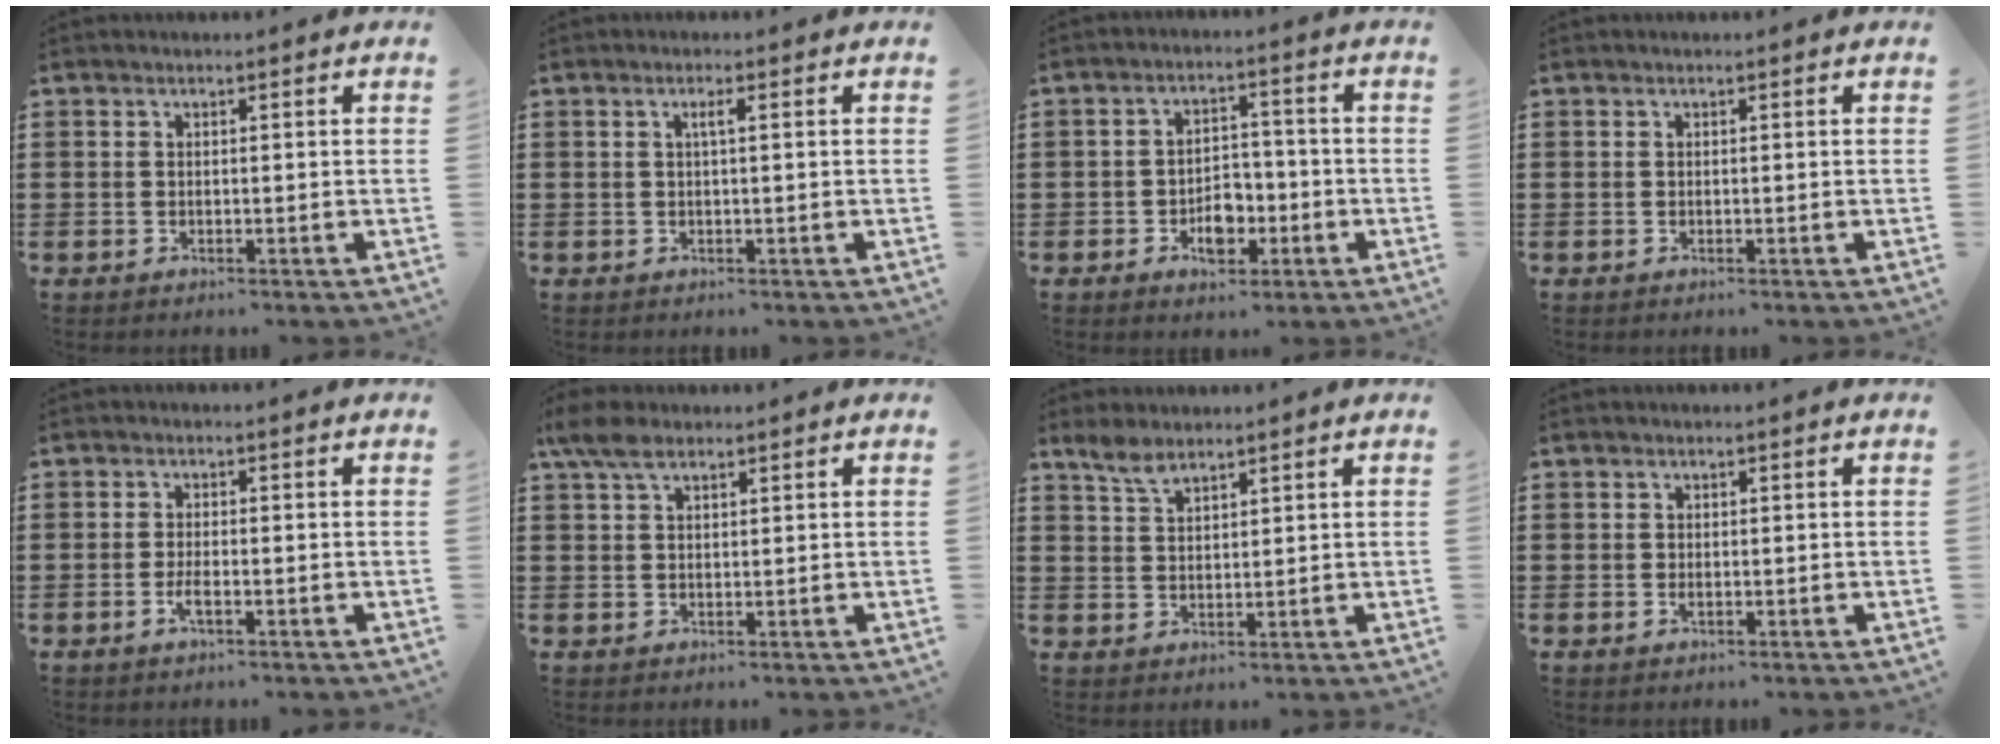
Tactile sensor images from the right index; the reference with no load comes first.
{"total": 1.3, "force": [0.2, 0.0, 1.2], "torque": [-0.023, 0.001, 0.002]}
{"total": 4.9, "force": [-2.1, 3.0, 3.3], "torque": [-0.051, 0.003, -0.036]}
{"total": 0.0}
{"total": 2.1, "force": [-0.8, 0.4, 1.9], "torque": [-0.043, -0.006, -0.016]}
{"total": 4.4, "force": [2.8, 2.1, 2.8], "torque": [-0.071, 0.005, 0.049]}
{"total": 3.4, "force": [2.7, 1.3, 1.7], "torque": [-0.040, 0.003, 0.052]}
{"total": 0.5, "force": [-0.1, 0.4, 0.3], "torque": [-0.009, -0.003, -0.001]}